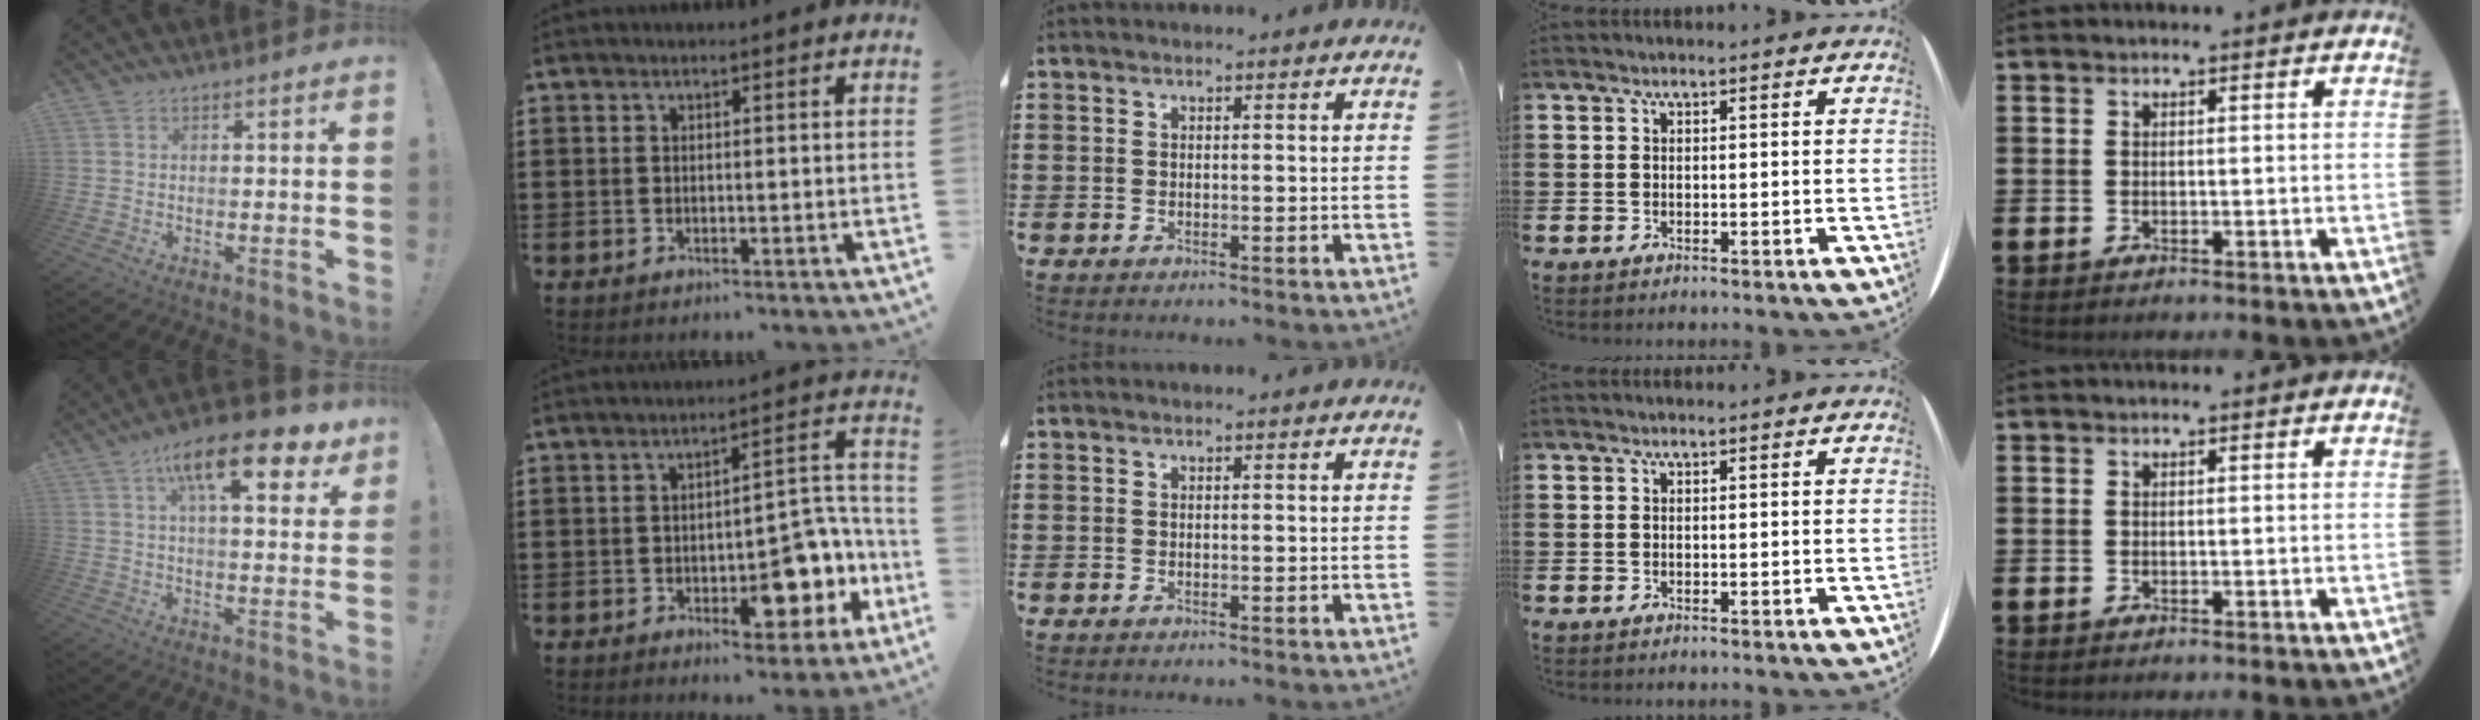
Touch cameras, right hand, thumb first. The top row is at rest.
{"thumb": {"total": 16.6, "force": [8.0, 5.8, 13.4], "torque": [-0.194, -0.036, 0.124]}, "index": {"total": 9.7, "force": [-3.7, 4.4, 7.8], "torque": [-0.091, -0.005, -0.061]}}